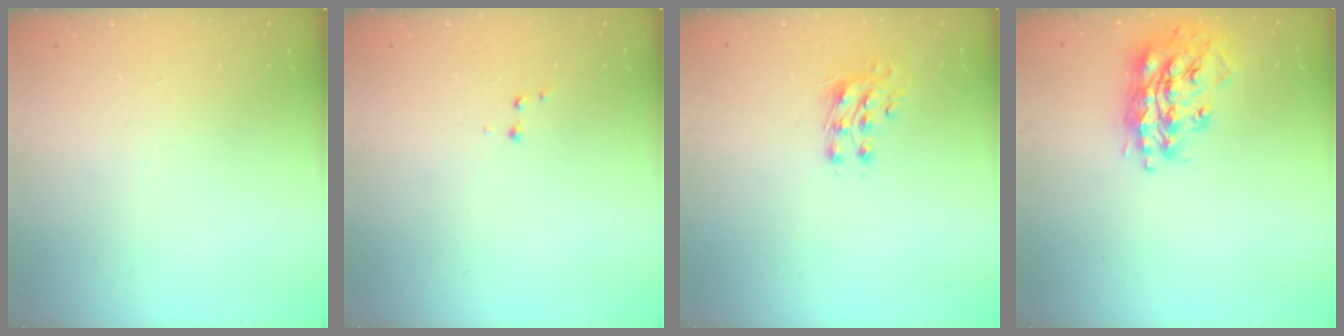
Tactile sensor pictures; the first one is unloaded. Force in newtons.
{"total": 2.6, "press": 2.5, "slide": 0.6}
{"total": 7.8, "press": 7.7, "slide": 0.8}
{"total": 17.4, "press": 17.4, "slide": 1.1}